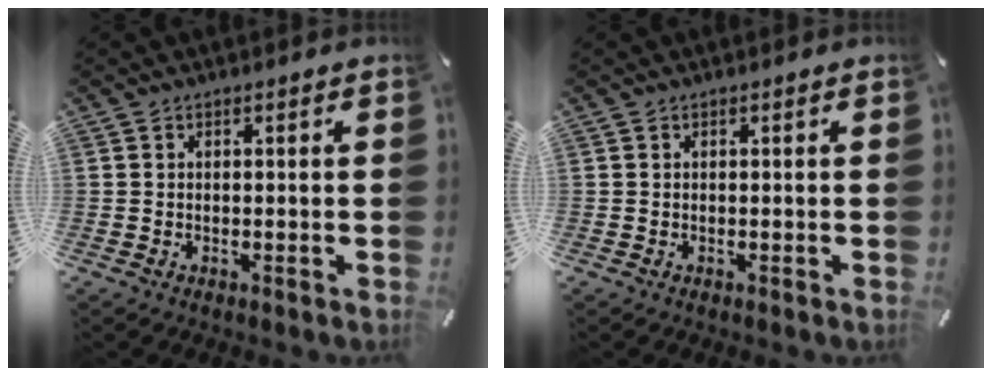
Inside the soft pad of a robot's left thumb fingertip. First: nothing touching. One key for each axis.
{"total": 0.0}